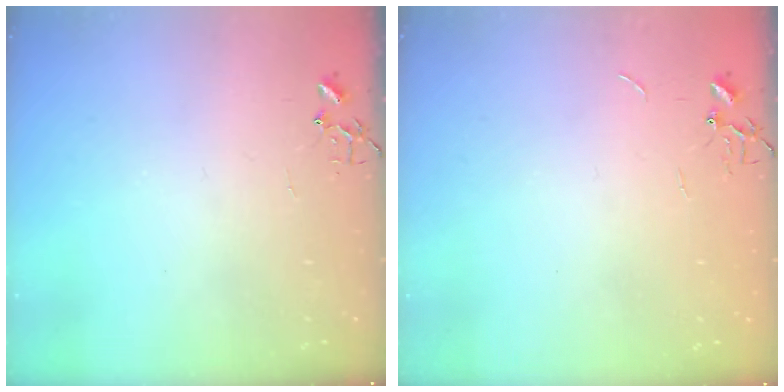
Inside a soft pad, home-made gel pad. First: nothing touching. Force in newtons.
{"total": 0.7, "press": 0.7, "slide": 0.1}